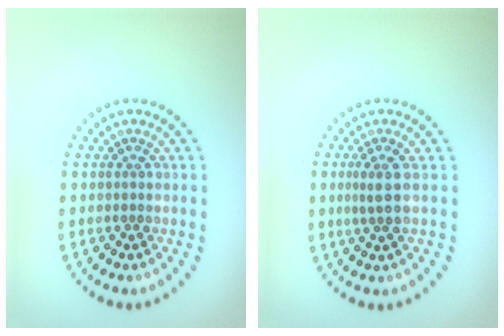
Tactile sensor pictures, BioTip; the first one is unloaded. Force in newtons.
{"total": 1.8, "press": 1.5, "slide": 1.0}